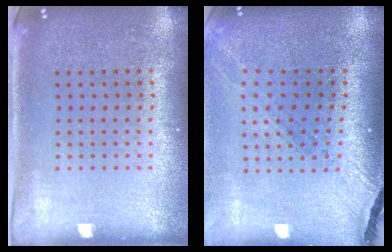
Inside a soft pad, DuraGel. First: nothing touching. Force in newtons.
{"total": 1.5, "press": 1.4, "slide": 0.3}